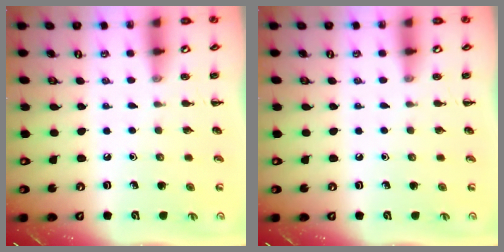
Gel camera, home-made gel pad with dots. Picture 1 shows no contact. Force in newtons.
{"total": 0.0}